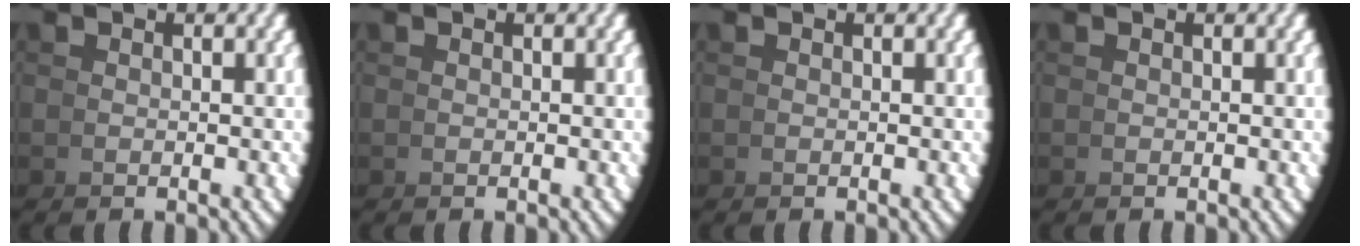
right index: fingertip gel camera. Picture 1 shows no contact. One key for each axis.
{"total": 0.0}
{"total": 0.0}
{"total": 0.0}